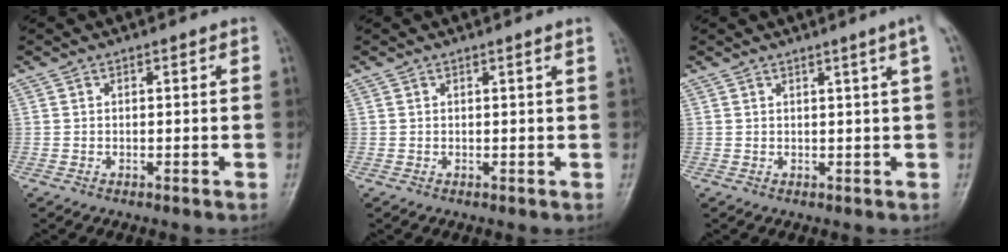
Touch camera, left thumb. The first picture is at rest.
{"total": 0.7, "force": [0.4, -0.3, 0.5], "torque": [-0.018, -0.005, 0.008]}
{"total": 2.9, "force": [1.2, -0.7, 2.5], "torque": [-0.039, -0.004, 0.019]}